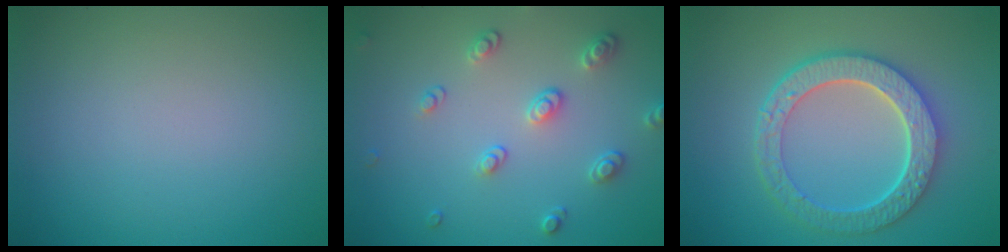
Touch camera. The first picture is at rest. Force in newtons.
{"total": 2.6, "press": 2.5, "slide": 0.8}
{"total": 6.4, "press": 5.0, "slide": 3.9}